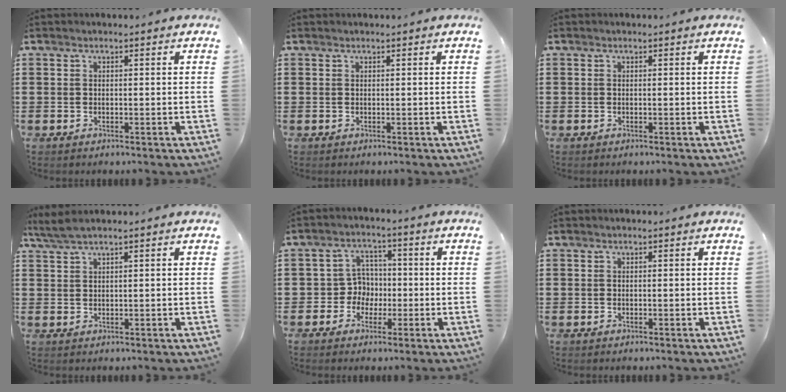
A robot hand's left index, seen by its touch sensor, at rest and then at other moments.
{"total": 0.0}
{"total": 0.0}
{"total": 2.4, "force": [1.7, 0.2, 1.7], "torque": [-0.036, 0.001, 0.031]}
{"total": 4.9, "force": [-1.1, 4.6, 1.4], "torque": [-0.044, 0.014, -0.024]}
{"total": 0.0}